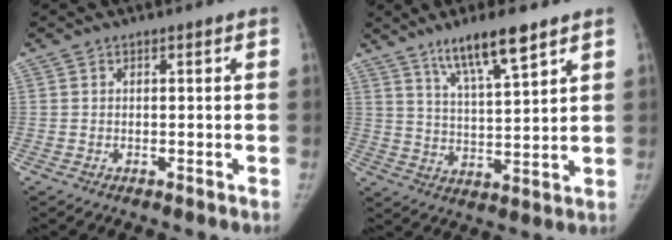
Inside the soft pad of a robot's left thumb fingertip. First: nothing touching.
{"total": 10.5, "force": [7.2, 1.7, 7.5], "torque": [-0.124, -0.039, 0.131]}